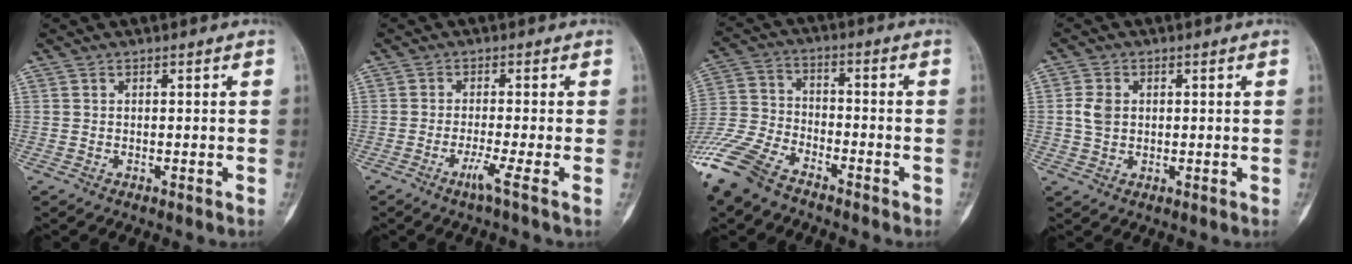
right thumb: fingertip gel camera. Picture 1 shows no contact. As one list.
[{"total": 3.5, "force": [-1.9, -1.1, 2.7], "torque": [-0.061, -0.005, -0.044]}, {"total": 16.1, "force": [-11.7, 7.5, 8.2], "torque": [-0.185, 0.024, -0.228]}, {"total": 4.0, "force": [0.3, 3.1, 2.5], "torque": [-0.041, 0.003, 0.002]}]